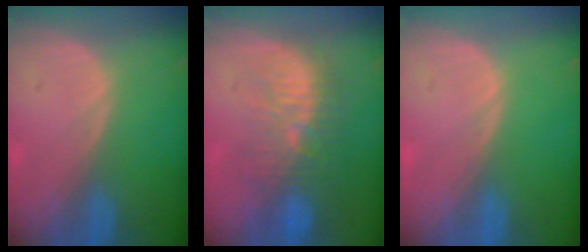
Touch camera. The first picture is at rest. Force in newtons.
{"total": 10.1, "press": 9.2, "slide": 4.2}
{"total": 0.0}